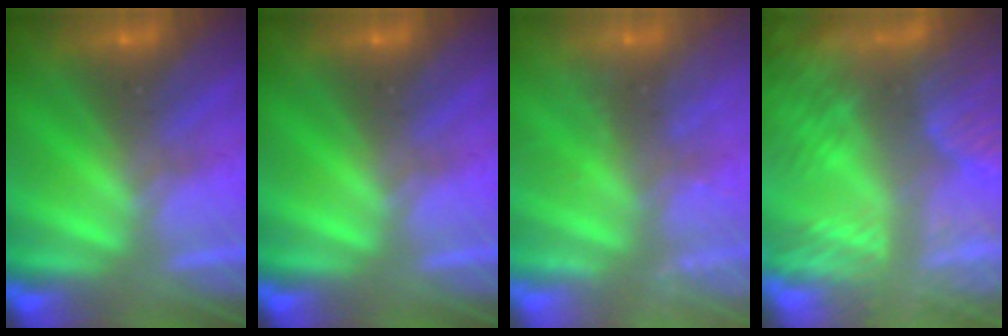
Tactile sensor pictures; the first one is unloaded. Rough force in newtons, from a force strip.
{"total": 0.0}
{"total": 2.4}
{"total": 6.9}